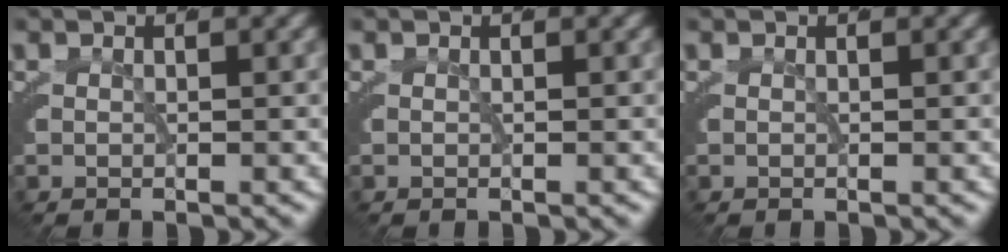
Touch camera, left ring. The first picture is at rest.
{"total": 0.0}
{"total": 0.0}